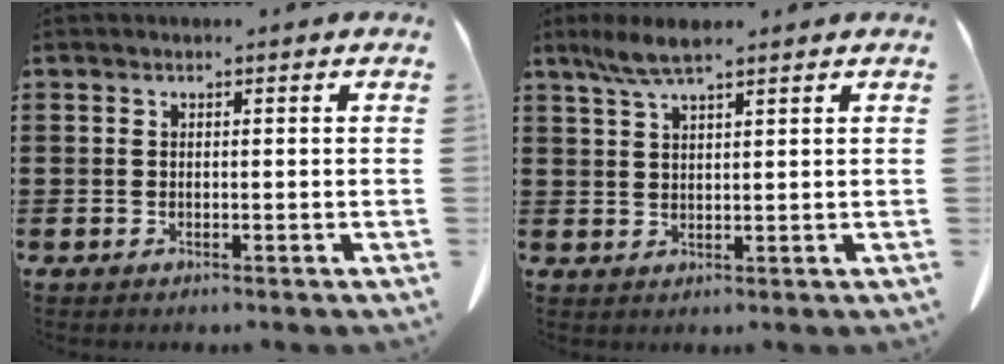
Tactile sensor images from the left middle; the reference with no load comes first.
{"total": 4.7, "force": [3.3, 0.7, 3.2], "torque": [-0.070, 0.002, 0.059]}